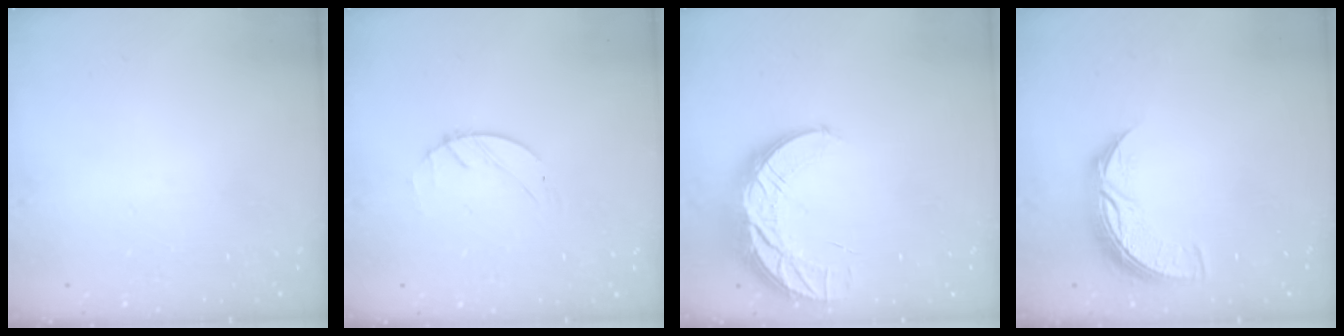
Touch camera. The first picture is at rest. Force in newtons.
{"total": 1.2, "press": 1.2, "slide": 0.2}
{"total": 11.6, "press": 11.6, "slide": 0.9}
{"total": 8.2, "press": 8.2, "slide": 0.0}